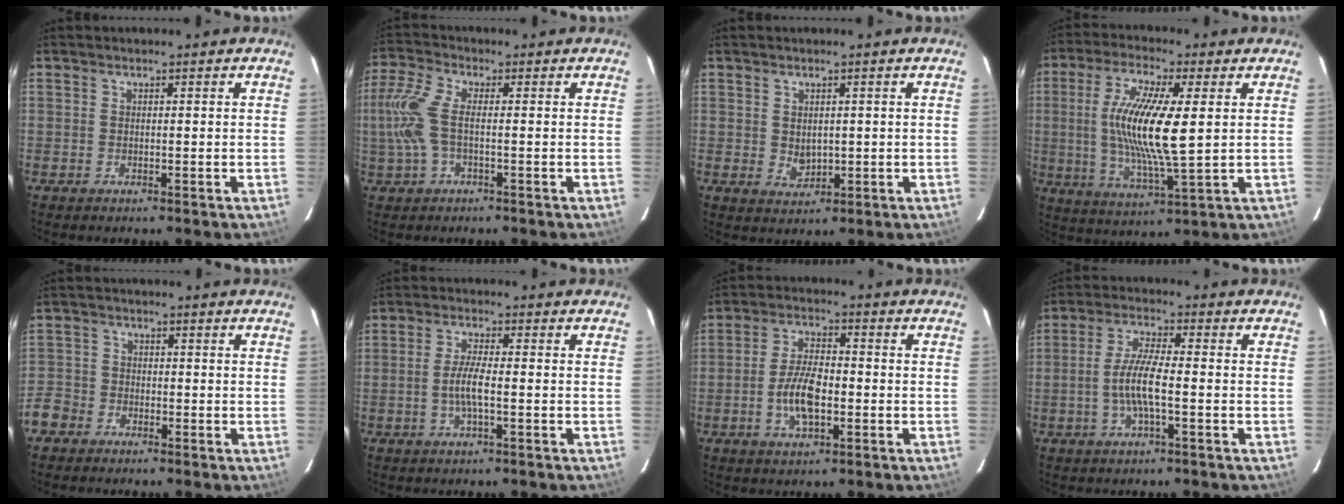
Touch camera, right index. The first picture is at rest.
{"total": 8.6, "force": [-0.9, 3.2, 8.0], "torque": [-0.181, 0.007, -0.018]}
{"total": 3.1, "force": [0.2, 2.4, 1.8], "torque": [-0.028, -0.001, 0.009]}
{"total": 14.8, "force": [1.6, 2.6, 14.4], "torque": [-0.279, -0.004, 0.031]}
{"total": 7.1, "force": [-4.1, 5.6, 1.6], "torque": [-0.052, 0.022, -0.086]}
{"total": 4.7, "force": [-1.2, 0.7, 4.5], "torque": [-0.090, 0.001, -0.024]}
{"total": 8.2, "force": [-2.2, 3.7, 7.0], "torque": [-0.138, 0.005, -0.040]}
{"total": 7.0, "force": [-1.7, 1.0, 6.7], "torque": [-0.135, 0.003, -0.034]}